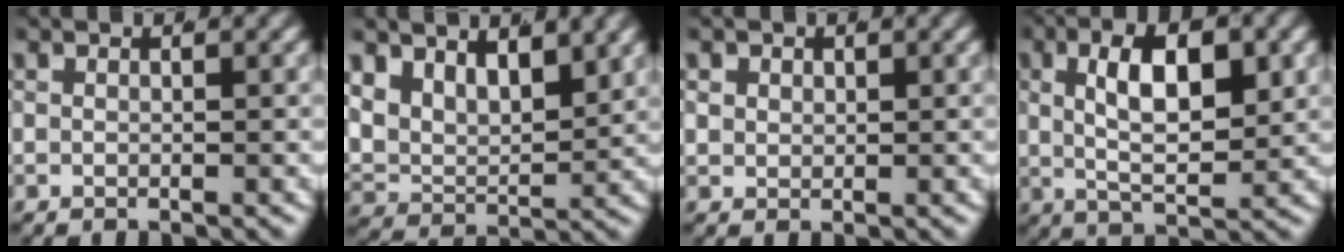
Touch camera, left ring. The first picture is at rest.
{"total": 9.2, "force": [2.6, 7.4, 4.7], "torque": [-0.116, -0.015, 0.028]}
{"total": 1.9, "force": [0.3, 1.8, 0.6], "torque": [-0.031, -0.013, 0.013]}
{"total": 6.3, "force": [0.4, 2.9, 5.6], "torque": [-0.093, -0.009, 0.007]}